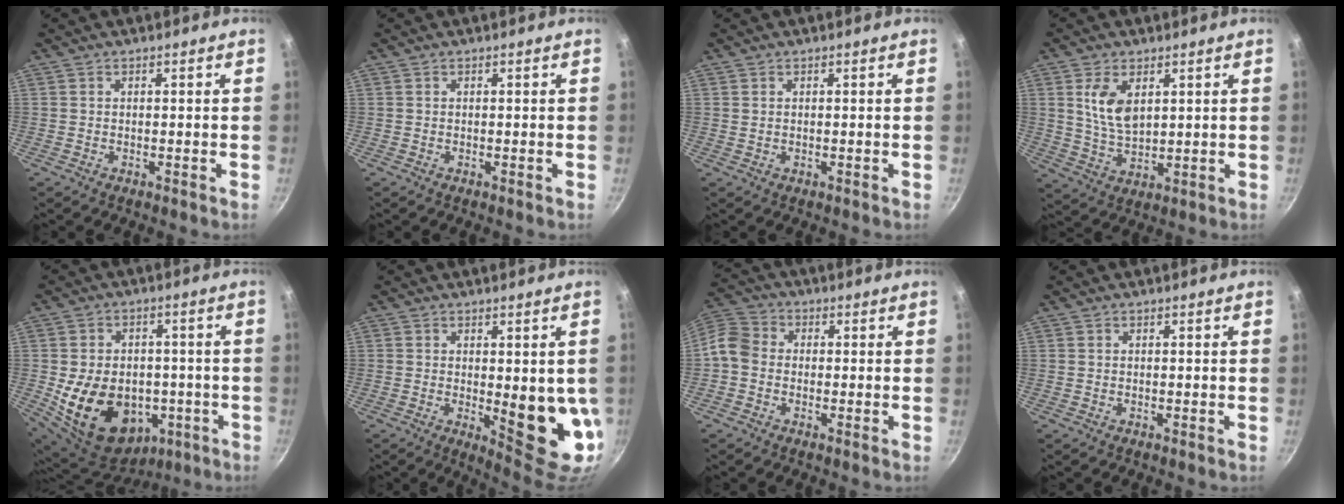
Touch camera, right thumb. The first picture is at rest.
{"total": 0.0}
{"total": 0.0}
{"total": 8.0, "force": [2.7, 4.5, 6.0], "torque": [-0.107, -0.022, 0.057]}
{"total": 19.9, "force": [-3.9, 15.0, 12.5], "torque": [-0.200, 0.019, -0.033]}
{"total": 11.0, "force": [-0.6, 3.6, 10.4], "torque": [-0.106, -0.024, 0.002]}
{"total": 6.3, "force": [-1.4, 5.2, 3.4], "torque": [-0.053, 0.022, -0.048]}
{"total": 0.0}